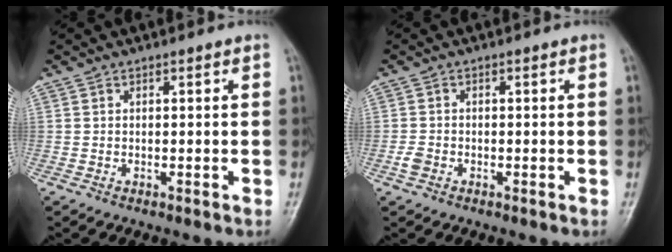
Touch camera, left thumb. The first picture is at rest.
{"total": 1.8, "force": [-0.8, 1.4, 0.9], "torque": [-0.019, 0.001, -0.019]}